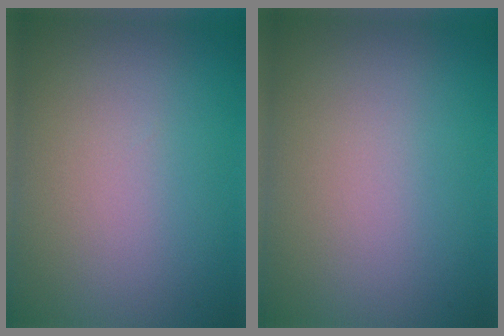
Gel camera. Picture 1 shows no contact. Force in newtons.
{"total": 0.0}